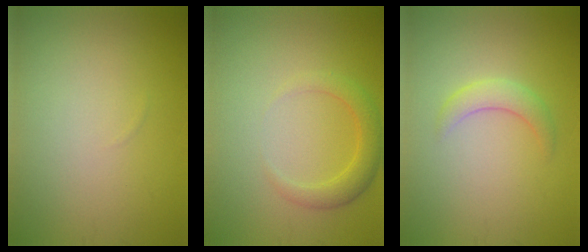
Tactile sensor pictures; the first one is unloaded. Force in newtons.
{"total": 2.5, "press": 2.5, "slide": 0.2}
{"total": 2.0, "press": 2.0, "slide": 0.0}